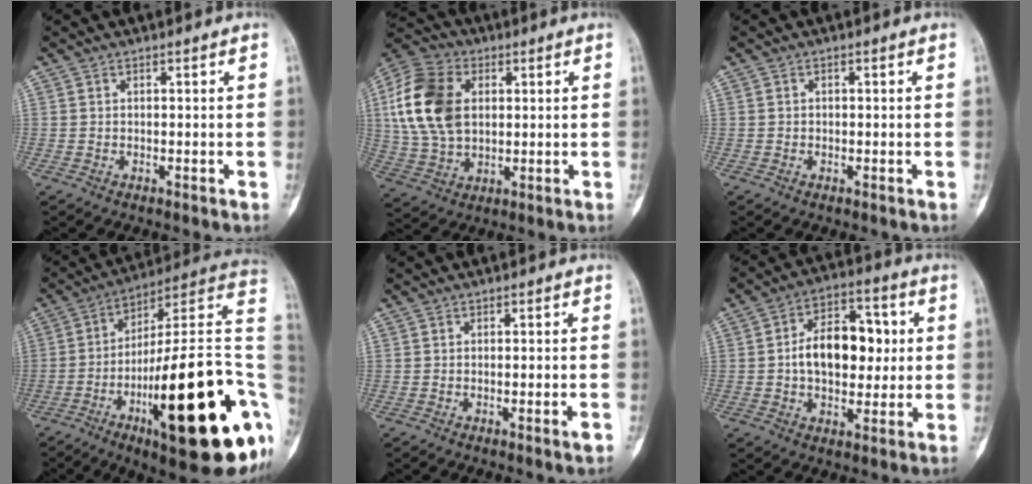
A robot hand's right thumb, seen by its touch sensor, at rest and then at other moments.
{"total": 16.8, "force": [3.2, 11.5, 11.9], "torque": [-0.227, 0.007, 0.059]}
{"total": 0.5, "force": [-0.1, 0.5, 0.0], "torque": [0.006, 0.004, -0.002]}
{"total": 33.0, "force": [-8.6, 8.5, 30.7], "torque": [-0.384, 0.041, -0.129]}
{"total": 2.4, "force": [-1.0, 0.2, 2.2], "torque": [-0.041, 0.003, -0.013]}
{"total": 14.4, "force": [0.8, 9.0, 11.1], "torque": [-0.137, 0.024, 0.008]}